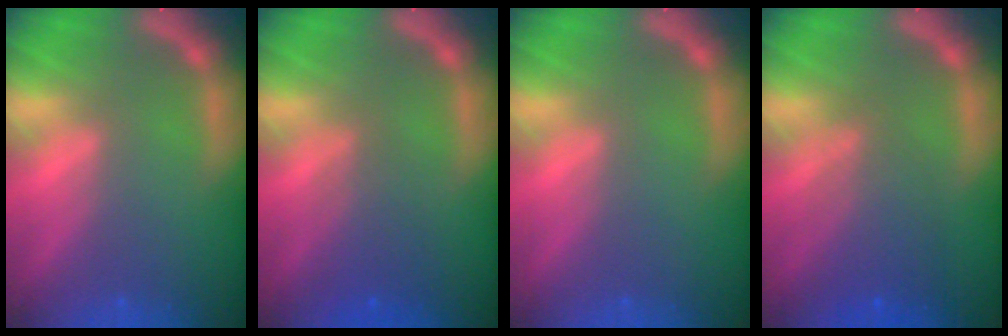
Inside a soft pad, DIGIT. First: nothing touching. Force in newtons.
{"total": 3.0}
{"total": 0.0}
{"total": 4.6}